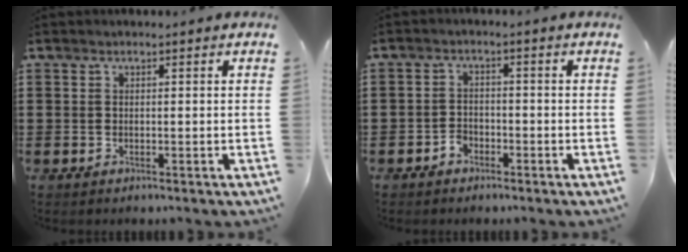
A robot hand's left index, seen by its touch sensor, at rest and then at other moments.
{"total": 2.1, "force": [-1.6, 1.2, 0.5], "torque": [-0.015, 0.003, -0.034]}